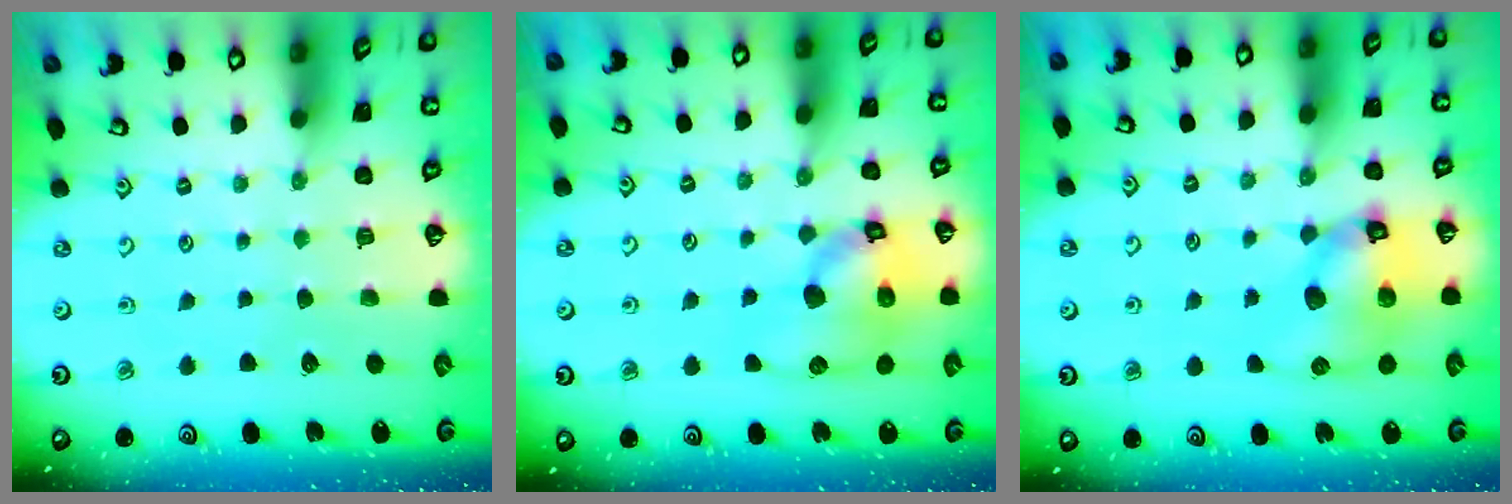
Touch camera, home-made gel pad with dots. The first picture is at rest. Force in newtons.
{"total": 14.9, "press": 14.8, "slide": 1.9}
{"total": 12.0, "press": 11.9, "slide": 1.8}